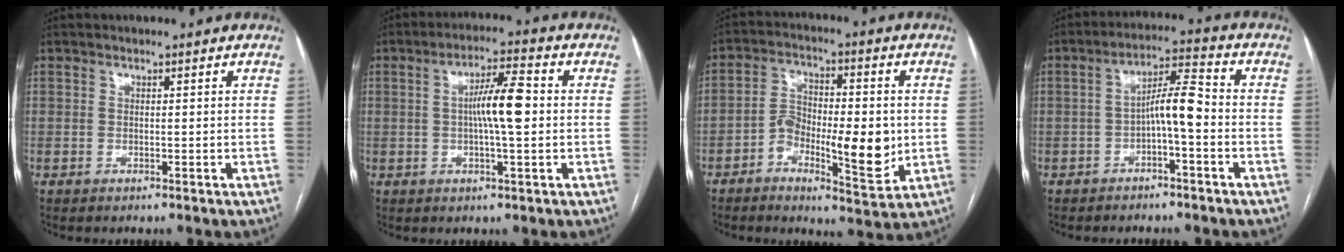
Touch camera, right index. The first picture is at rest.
{"total": 7.6, "force": [0.3, 0.8, 7.5], "torque": [-0.134, 0.011, 0.000]}
{"total": 10.9, "force": [-2.3, 4.0, 9.9], "torque": [-0.169, 0.009, -0.034]}
{"total": 6.2, "force": [-1.5, 0.8, 6.0], "torque": [-0.103, 0.024, -0.026]}